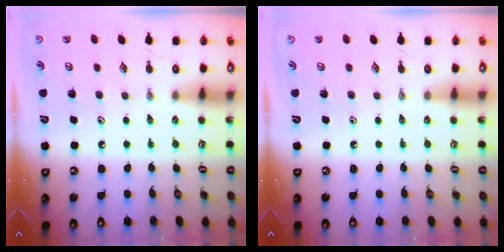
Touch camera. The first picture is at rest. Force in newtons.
{"total": 0.0}